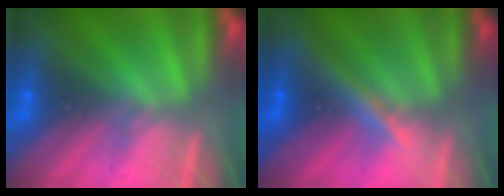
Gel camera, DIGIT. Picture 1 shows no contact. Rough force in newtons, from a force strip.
{"total": 2.9}